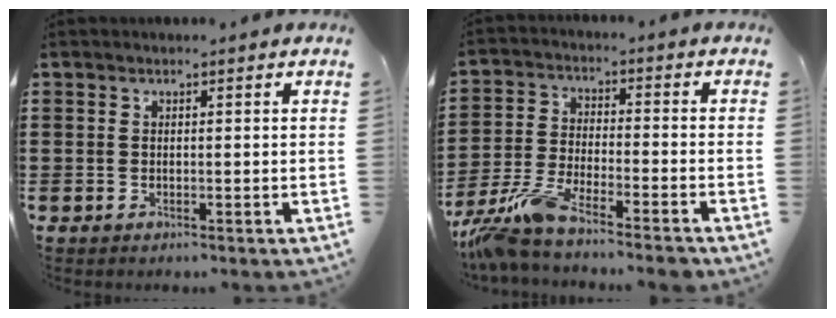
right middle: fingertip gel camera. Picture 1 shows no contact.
{"total": 8.6, "force": [-7.4, 1.0, 4.2], "torque": [-0.096, -0.001, -0.147]}